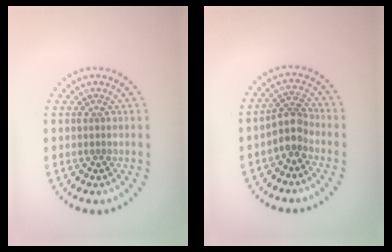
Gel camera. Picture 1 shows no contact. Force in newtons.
{"total": 2.5, "press": 2.0, "slide": 1.5}